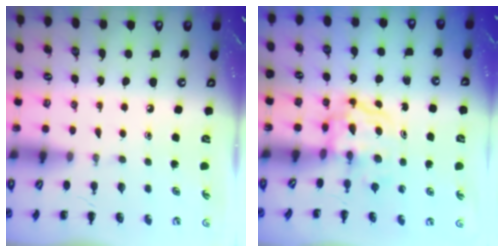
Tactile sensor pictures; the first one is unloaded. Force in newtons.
{"total": 3.7, "press": 3.6, "slide": 0.4}